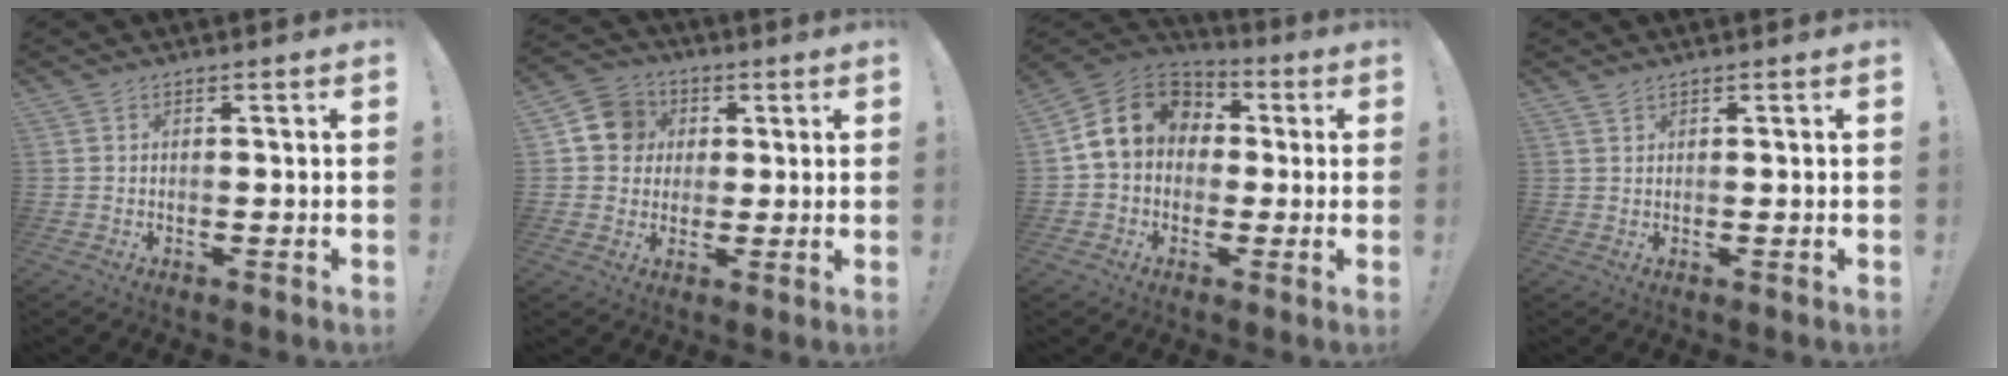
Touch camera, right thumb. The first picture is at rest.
{"total": 10.3, "force": [1.9, 9.6, 3.1], "torque": [-0.034, 0.004, 0.042]}
{"total": 13.8, "force": [2.7, 11.1, 7.7], "torque": [-0.119, 0.006, 0.056]}
{"total": 1.1, "force": [1.0, 0.3, 0.4], "torque": [-0.007, -0.001, 0.018]}